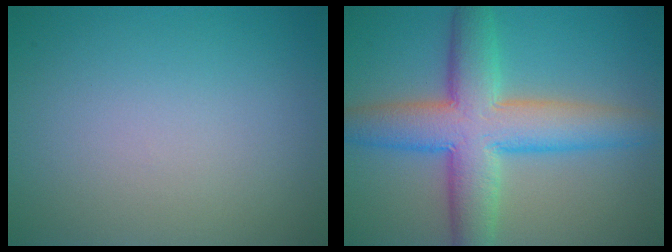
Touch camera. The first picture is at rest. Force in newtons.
{"total": 9.1, "press": 9.1, "slide": 0.4}